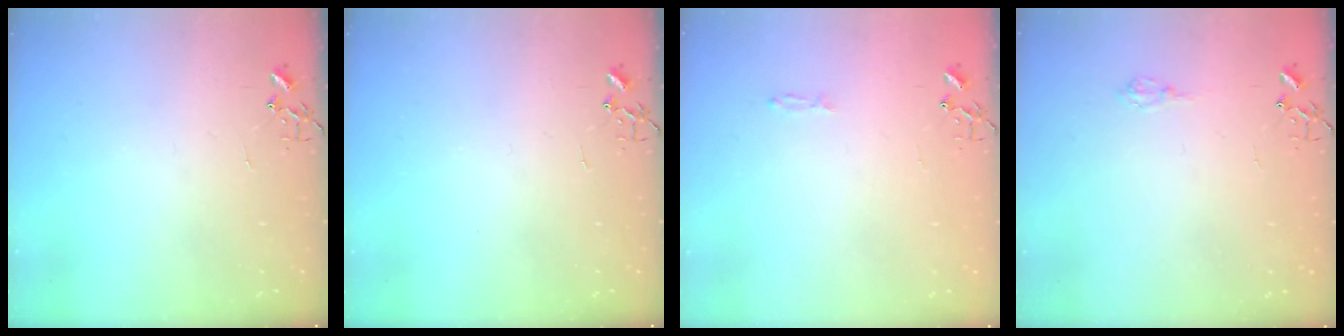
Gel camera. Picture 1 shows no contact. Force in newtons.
{"total": 0.0}
{"total": 3.1, "press": 3.1, "slide": 0.4}
{"total": 5.6, "press": 5.6, "slide": 0.7}